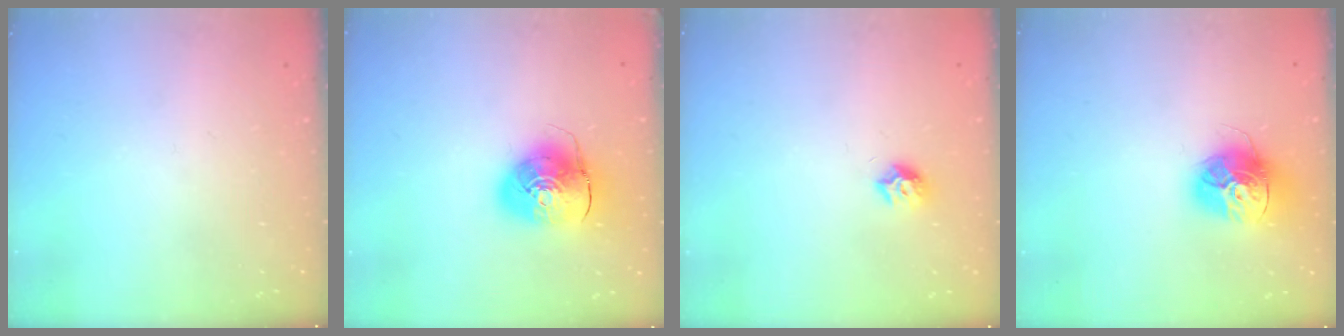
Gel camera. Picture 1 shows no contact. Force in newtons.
{"total": 11.4, "press": 11.3, "slide": 1.8}
{"total": 7.4, "press": 7.3, "slide": 0.8}
{"total": 14.9, "press": 14.9, "slide": 1.2}